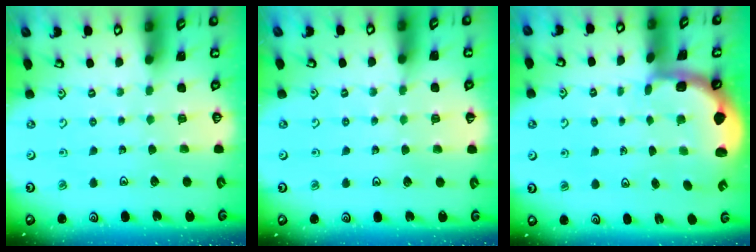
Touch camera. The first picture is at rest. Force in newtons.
{"total": 2.8, "press": 2.7, "slide": 0.5}
{"total": 2.3, "press": 2.0, "slide": 1.0}